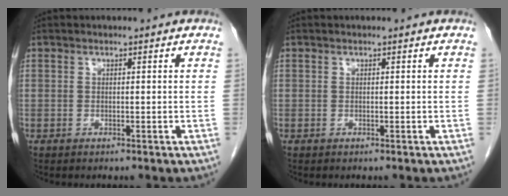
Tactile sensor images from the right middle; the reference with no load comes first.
{"total": 0.0}